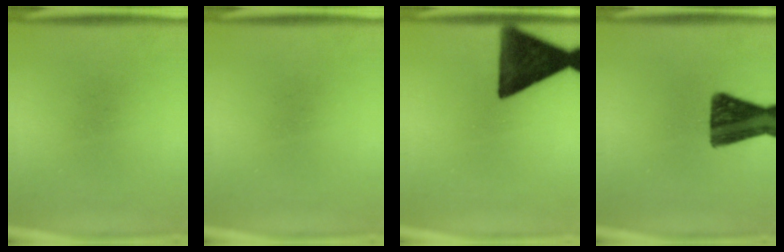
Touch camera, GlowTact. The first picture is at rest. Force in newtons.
{"total": 0.0}
{"total": 14.7}
{"total": 13.2}